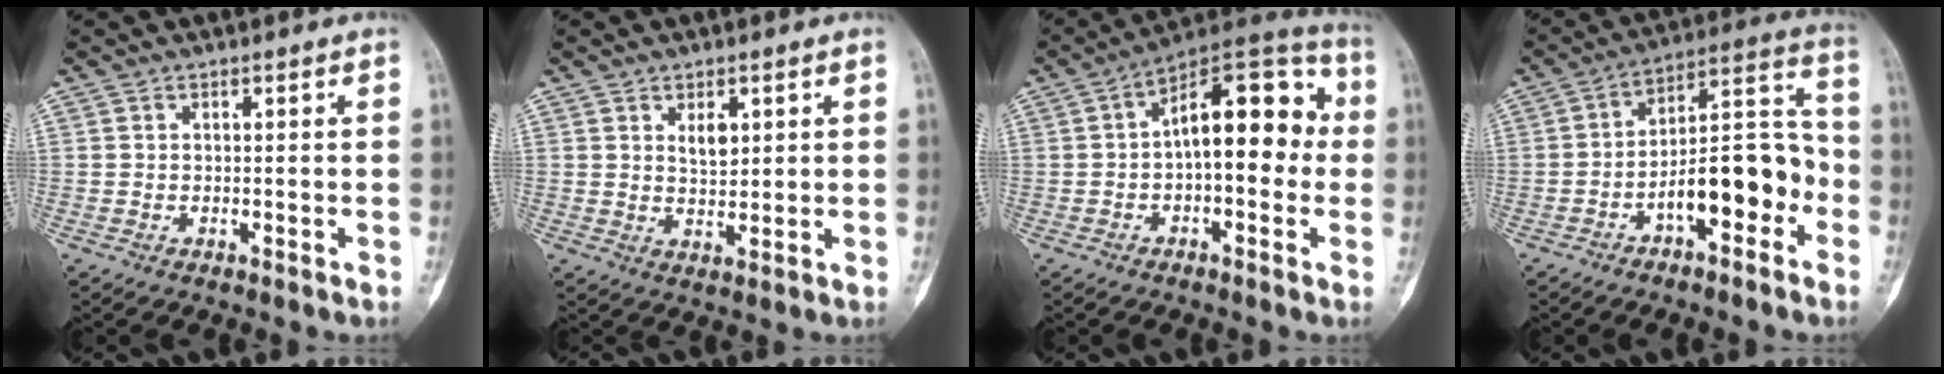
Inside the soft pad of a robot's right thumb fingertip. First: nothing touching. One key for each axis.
{"total": 4.0, "fx": 1.6, "fy": 2.2, "fz": 2.9, "tx": -0.037, "ty": -0.013, "tz": 0.030}
{"total": 16.5, "fx": 0.8, "fy": 8.0, "fz": 14.4, "tx": -0.174, "ty": 0.043, "tz": 0.002}
{"total": 14.8, "fx": -5.4, "fy": 6.2, "fz": 12.3, "tx": -0.172, "ty": 0.063, "tz": -0.083}